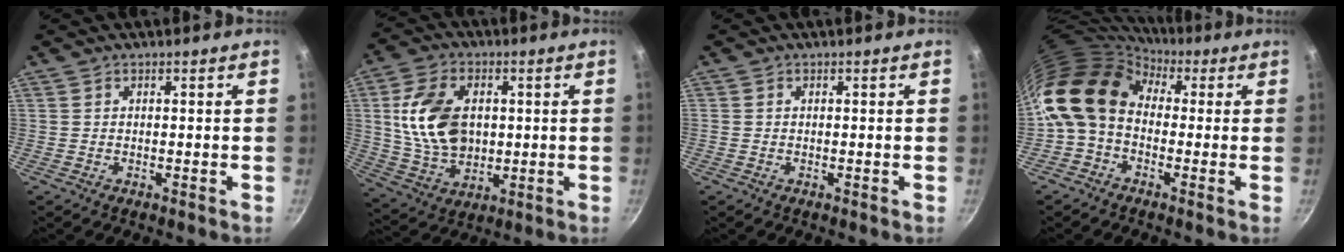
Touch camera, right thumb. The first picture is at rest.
{"total": 15.3, "force": [2.0, 10.5, 11.0], "torque": [-0.189, -0.005, 0.044]}
{"total": 0.0}
{"total": 12.8, "force": [1.4, 9.5, 8.5], "torque": [-0.140, 0.026, 0.002]}